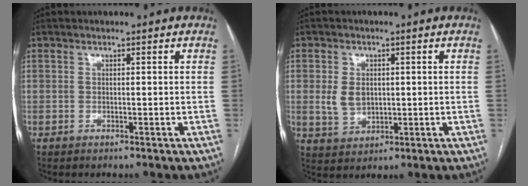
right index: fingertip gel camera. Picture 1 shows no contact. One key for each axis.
{"total": 4.8, "fx": 0.5, "fy": 3.6, "fz": 3.2, "tx": -0.064, "ty": 0.007, "tz": 0.020}